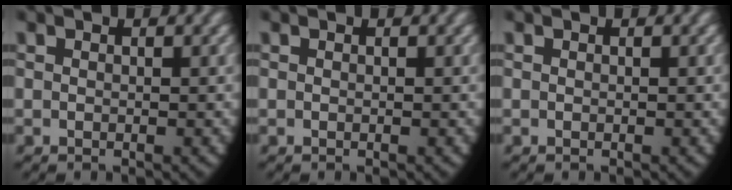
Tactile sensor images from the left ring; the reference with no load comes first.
{"total": 0.0}
{"total": 0.0}